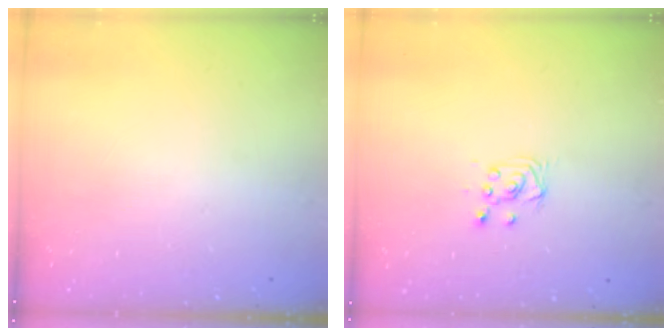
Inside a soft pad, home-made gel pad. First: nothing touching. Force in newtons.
{"total": 4.6, "press": 4.6, "slide": 0.5}